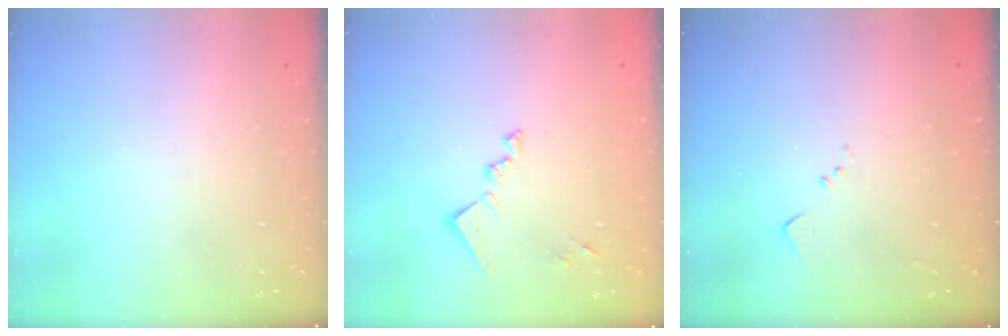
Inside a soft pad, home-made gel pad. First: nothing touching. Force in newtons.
{"total": 11.0, "press": 11.0, "slide": 0.4}
{"total": 4.2, "press": 4.2, "slide": 0.6}